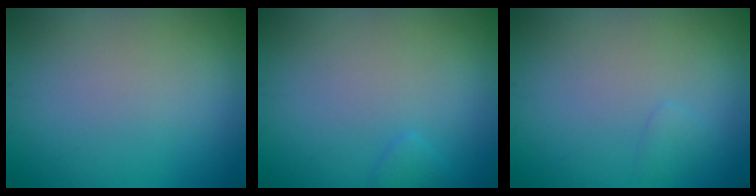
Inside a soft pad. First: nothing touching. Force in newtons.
{"total": 0.9, "press": 0.9, "slide": 0.1}
{"total": 0.8, "press": 0.8, "slide": 0.1}